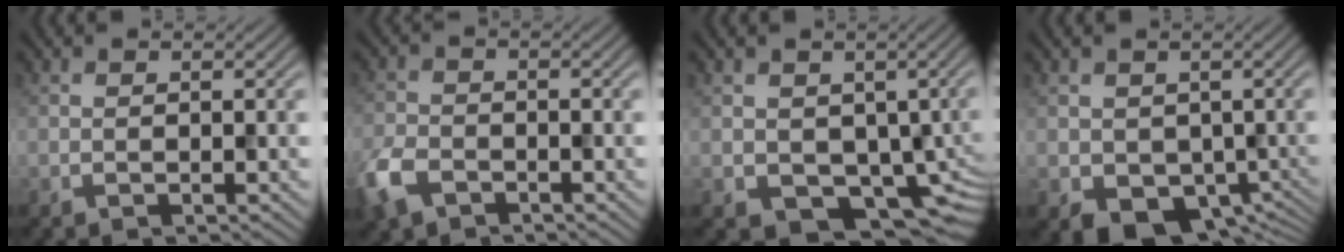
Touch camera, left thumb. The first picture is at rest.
{"total": 4.5, "force": [-3.0, 2.6, 2.2], "torque": [-0.057, -0.015, -0.067]}
{"total": 7.0, "force": [-1.2, 5.1, 4.6], "torque": [-0.074, -0.040, -0.001]}
{"total": 5.2, "force": [-1.6, 4.2, 2.6], "torque": [-0.046, -0.032, -0.011]}